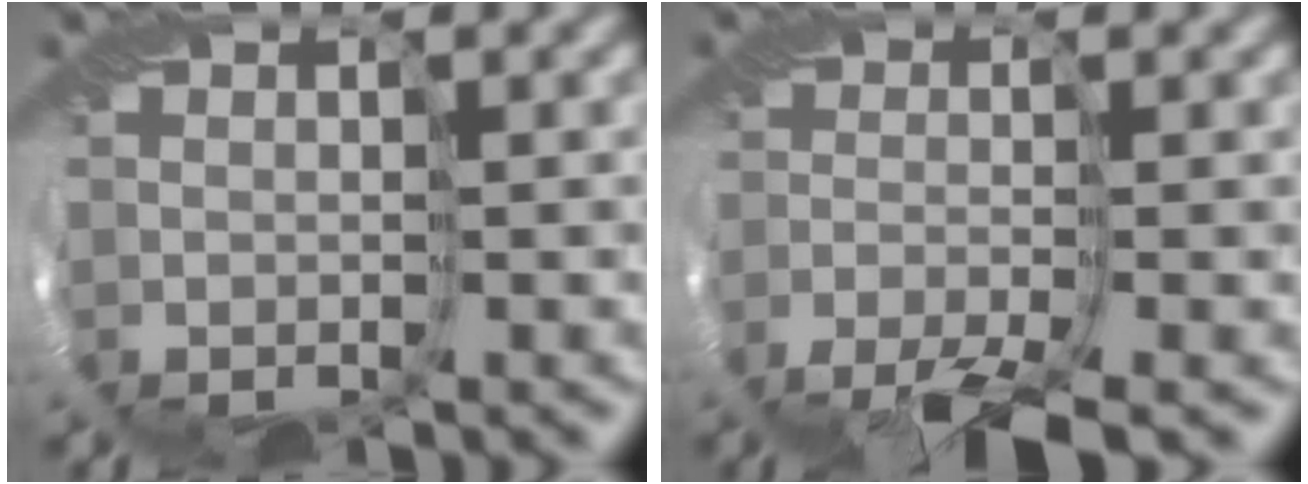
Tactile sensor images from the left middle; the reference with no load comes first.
{"total": 5.5, "force": [-4.7, 0.9, 2.6], "torque": [-0.036, -0.008, -0.100]}